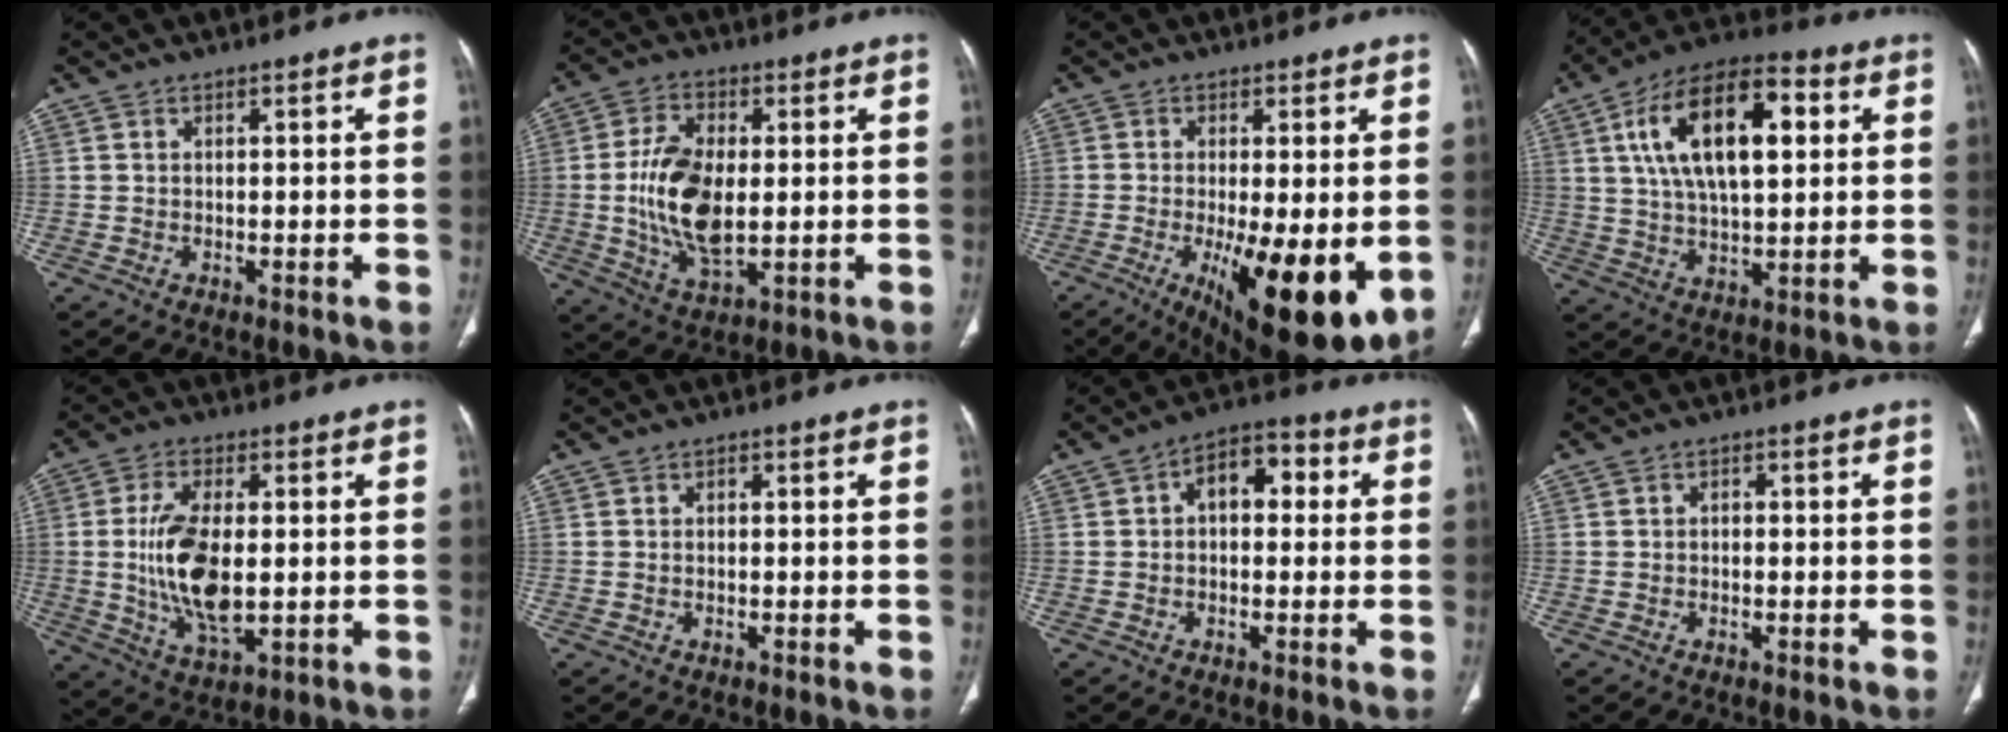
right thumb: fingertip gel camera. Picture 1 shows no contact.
{"total": 12.6, "force": [-0.2, 6.4, 10.9], "torque": [-0.212, -0.006, 0.001]}
{"total": 16.8, "force": [-4.0, 5.4, 15.4], "torque": [-0.204, -0.030, -0.041]}
{"total": 19.9, "force": [5.4, 9.4, 16.7], "torque": [-0.271, 0.010, 0.086]}
{"total": 13.3, "force": [-0.1, 6.2, 11.8], "torque": [-0.231, -0.012, 0.004]}
{"total": 0.5, "force": [0.0, 0.3, 0.4], "torque": [-0.009, 0.001, 0.000]}
{"total": 8.0, "force": [1.3, 4.9, 6.2], "torque": [-0.065, 0.027, 0.011]}
{"total": 1.0, "force": [0.0, 0.8, 0.7], "torque": [-0.006, 0.005, -0.003]}